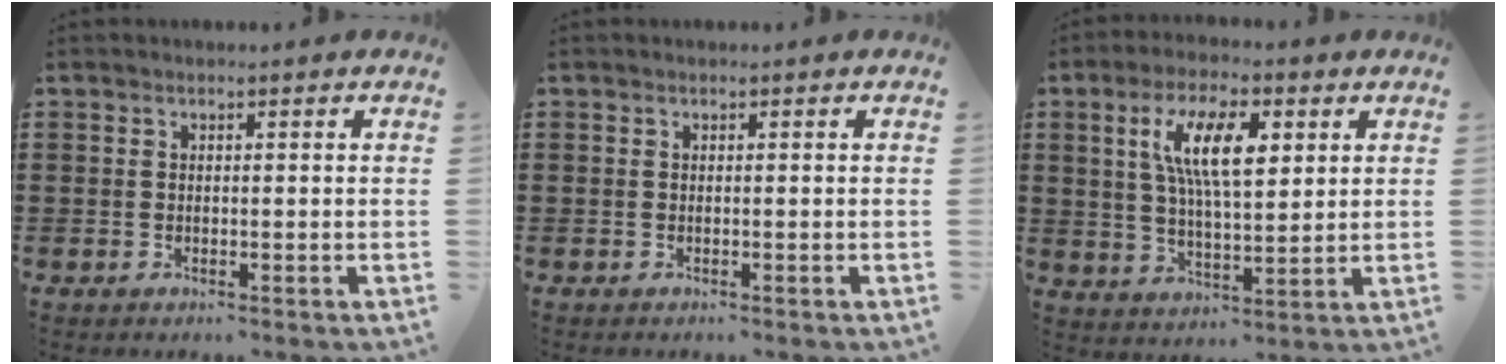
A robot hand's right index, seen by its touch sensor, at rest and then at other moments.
{"total": 0.0}
{"total": 9.8, "force": [3.1, 3.5, 8.6], "torque": [-0.174, 0.013, 0.052]}